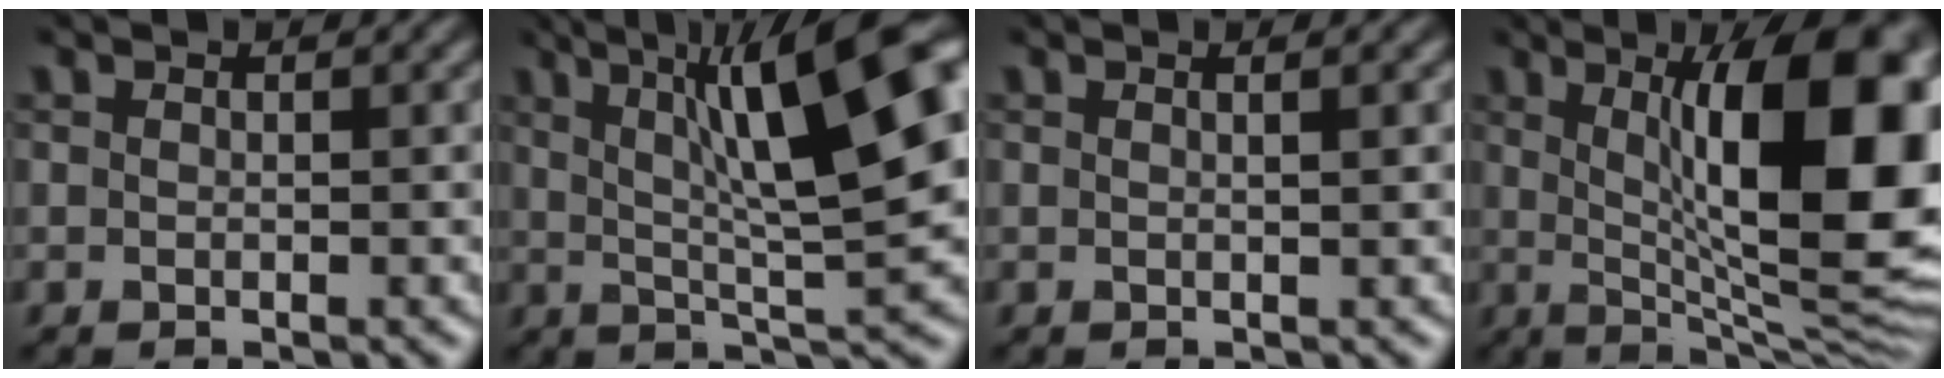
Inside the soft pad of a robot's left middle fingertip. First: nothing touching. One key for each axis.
{"total": 13.0, "fx": 3.8, "fy": 3.1, "fz": 12.1, "tx": -0.171, "ty": 0.016, "tz": 0.059}
{"total": 1.3, "fx": 0.5, "fy": 0.4, "fz": 1.2, "tx": -0.012, "ty": 0.003, "tz": -0.001}
{"total": 15.6, "fx": 2.5, "fy": 5.0, "fz": 14.6, "tx": -0.184, "ty": 0.005, "tz": 0.033}